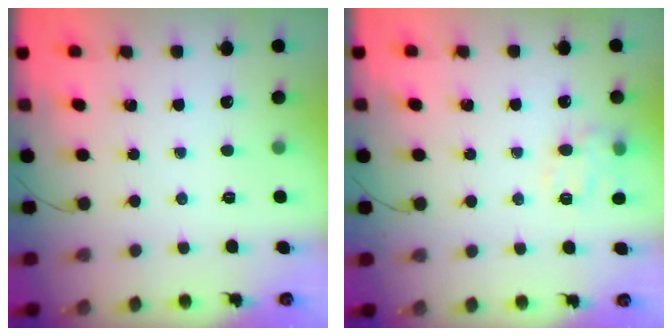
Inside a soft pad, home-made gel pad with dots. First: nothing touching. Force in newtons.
{"total": 10.5, "press": 10.3, "slide": 2.0}